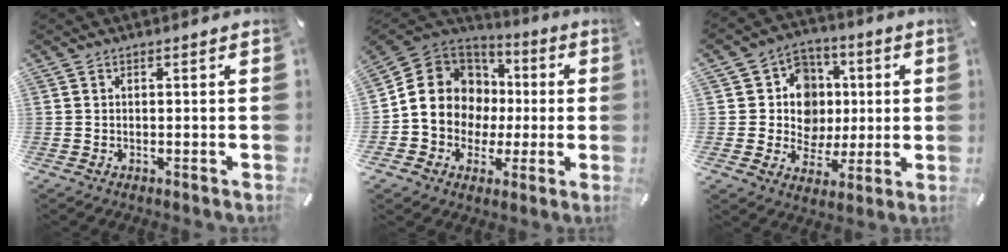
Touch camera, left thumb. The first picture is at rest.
{"total": 14.2, "force": [-0.3, 13.3, 5.0], "torque": [-0.104, -0.004, 0.002]}
{"total": 12.9, "force": [0.9, 12.3, 3.9], "torque": [-0.049, -0.002, 0.027]}